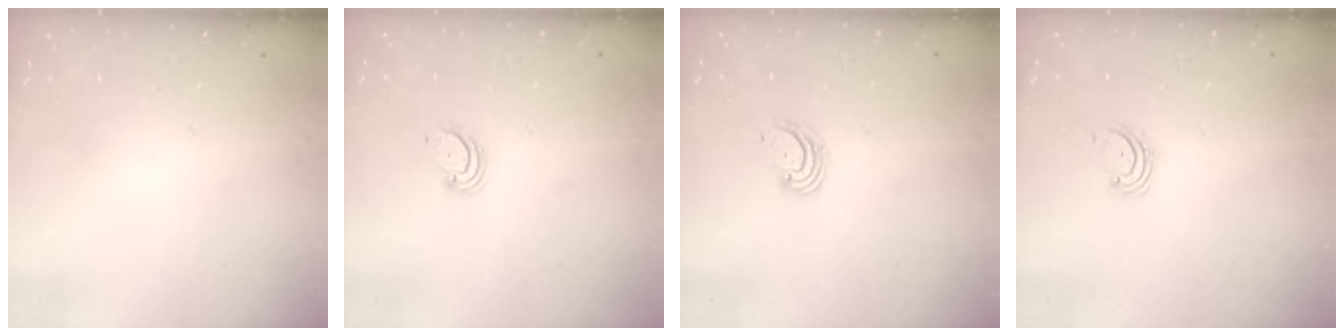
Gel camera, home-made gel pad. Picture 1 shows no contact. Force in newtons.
{"total": 2.2, "press": 2.2, "slide": 0.3}
{"total": 2.8, "press": 2.8, "slide": 0.2}
{"total": 2.1, "press": 2.1, "slide": 0.3}